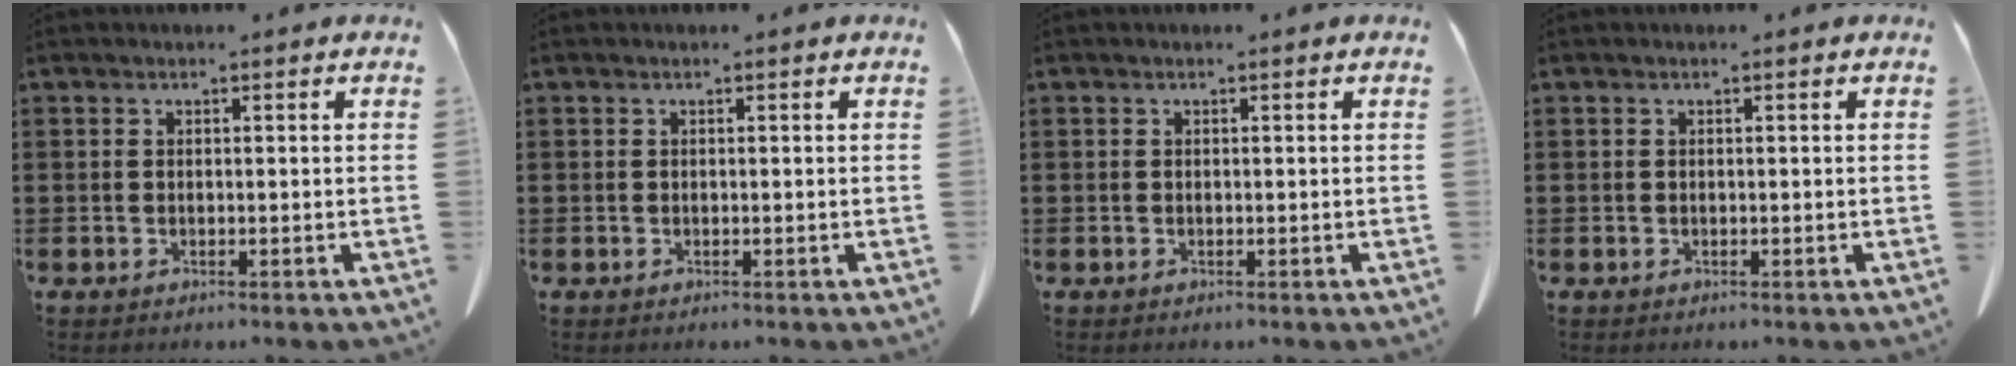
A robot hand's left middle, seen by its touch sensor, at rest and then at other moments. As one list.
[{"total": 0.0}, {"total": 0.0}, {"total": 0.0}]